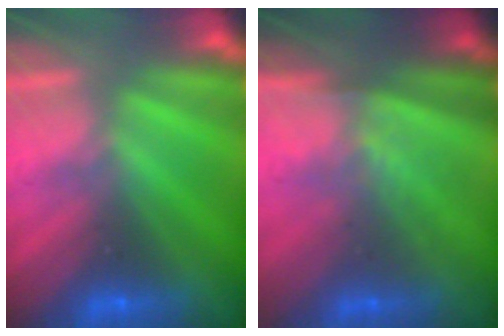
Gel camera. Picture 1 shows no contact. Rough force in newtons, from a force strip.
{"total": 1.3}